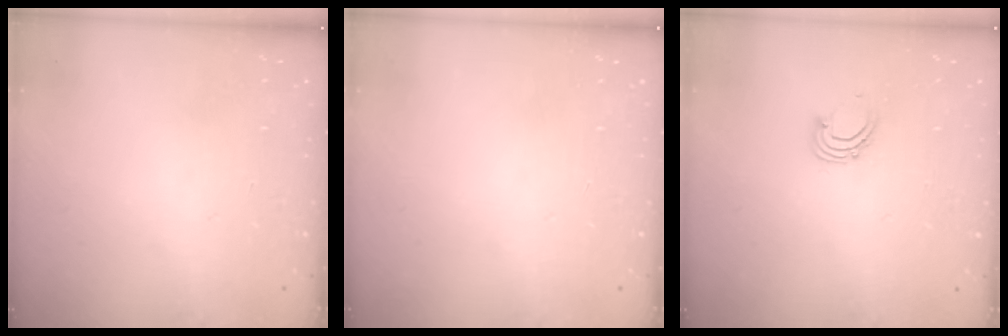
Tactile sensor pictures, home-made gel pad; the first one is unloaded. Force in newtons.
{"total": 0.0}
{"total": 2.9, "press": 2.9, "slide": 0.2}